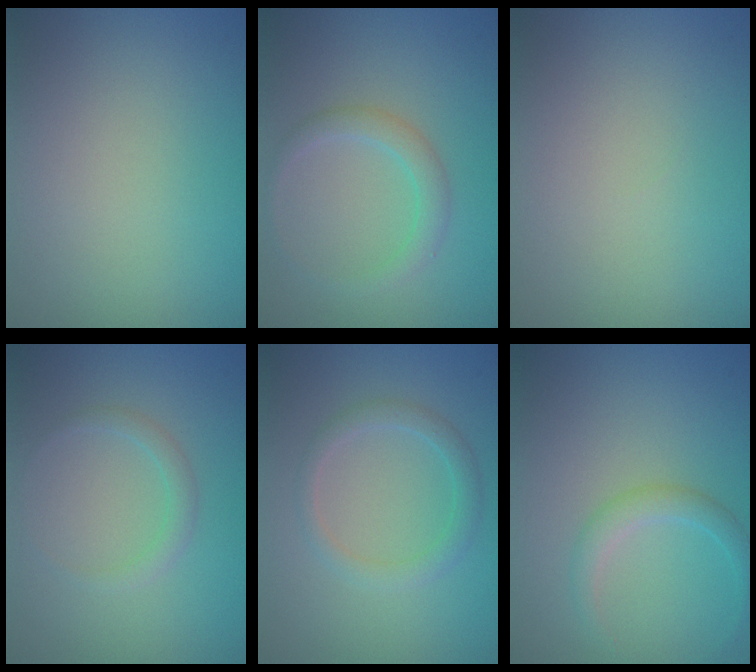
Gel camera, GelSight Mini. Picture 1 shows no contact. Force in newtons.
{"total": 2.1, "press": 2.1, "slide": 0.0}
{"total": 0.0}
{"total": 1.2, "press": 1.2, "slide": 0.0}
{"total": 2.0, "press": 1.9, "slide": 0.1}
{"total": 1.8, "press": 1.8, "slide": 0.1}